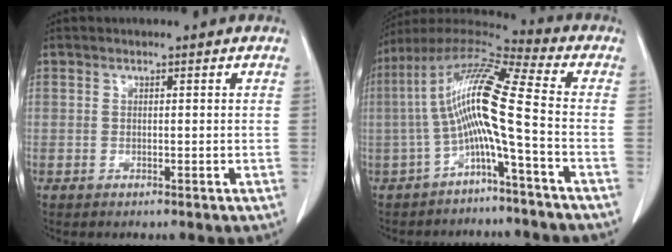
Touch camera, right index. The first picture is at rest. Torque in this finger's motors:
{"motor_torque": [1.94, -0.20, 0.40, 0.11]}